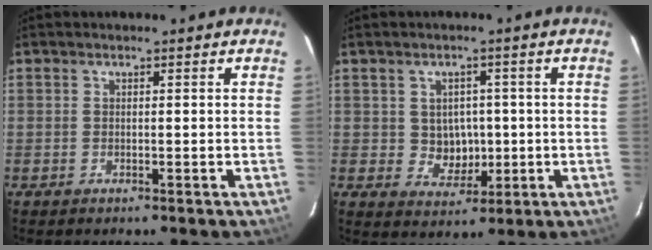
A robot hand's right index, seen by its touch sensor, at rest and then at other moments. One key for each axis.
{"total": 5.3, "fx": 0.1, "fy": 5.0, "fz": 1.9, "tx": -0.035, "ty": 0.007, "tz": 0.014}